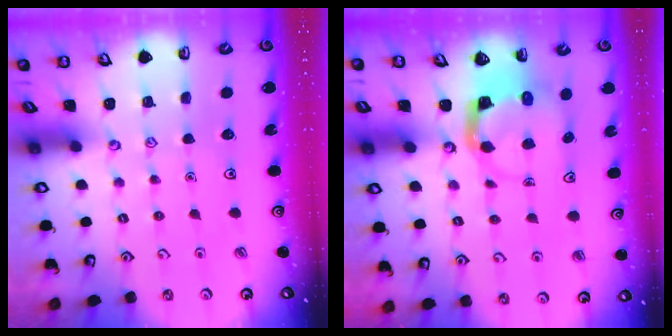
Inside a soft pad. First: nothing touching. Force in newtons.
{"total": 3.6, "press": 3.6, "slide": 0.5}